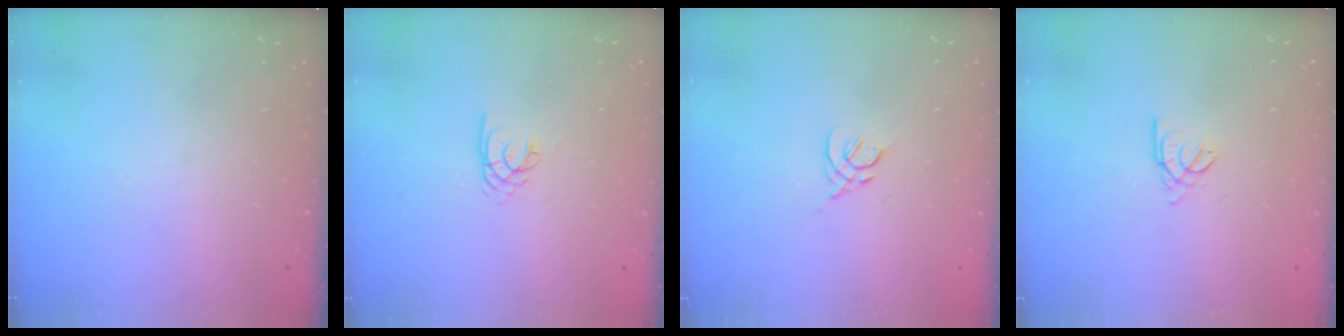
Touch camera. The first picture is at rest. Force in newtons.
{"total": 2.2, "press": 2.2, "slide": 0.3}
{"total": 2.2, "press": 2.1, "slide": 0.6}
{"total": 2.5, "press": 2.5, "slide": 0.5}